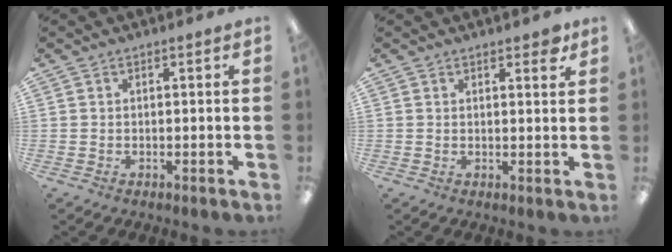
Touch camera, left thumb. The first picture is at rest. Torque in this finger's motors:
{"motor_torque": [0.11, 0.17, 0.01, -0.06, 0.00]}